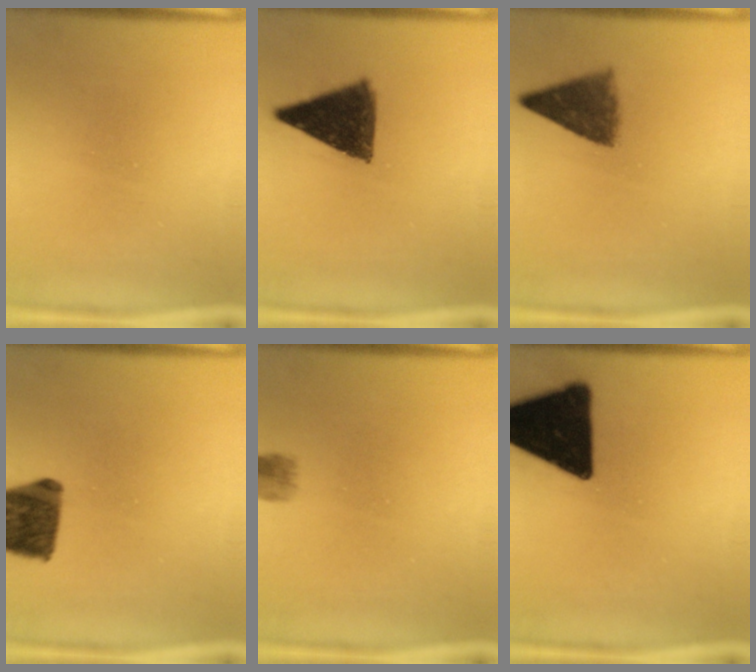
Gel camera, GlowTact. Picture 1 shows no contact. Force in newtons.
{"total": 9.1}
{"total": 5.6}
{"total": 12.6}
{"total": 1.3}
{"total": 18.1}